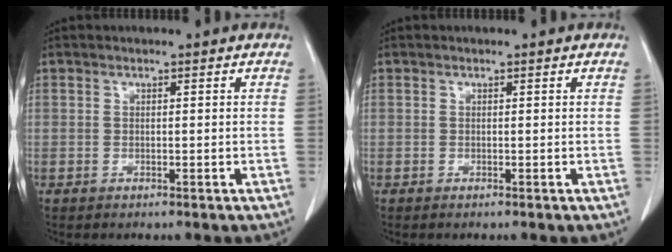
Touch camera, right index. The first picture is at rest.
{"total": 0.0}